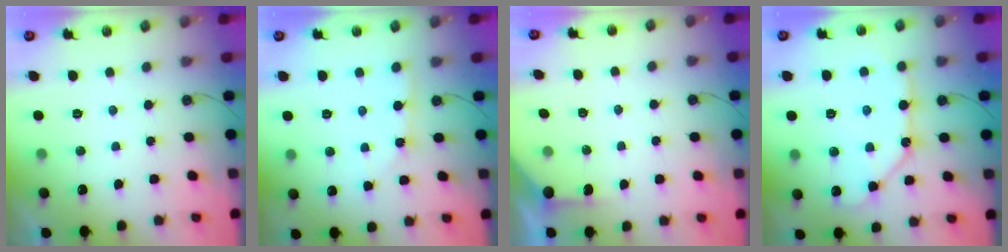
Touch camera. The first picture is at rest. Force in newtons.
{"total": 2.6, "press": 2.6, "slide": 0.2}
{"total": 1.9, "press": 1.9, "slide": 0.3}
{"total": 11.5, "press": 11.4, "slide": 1.0}